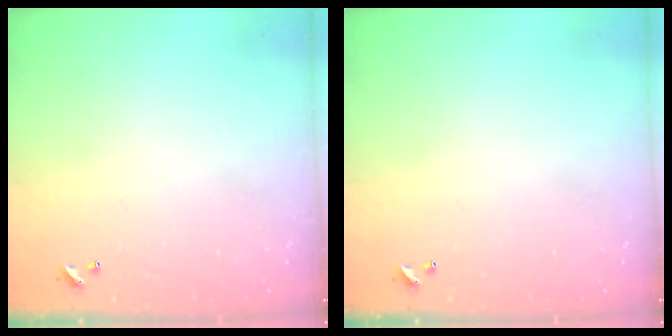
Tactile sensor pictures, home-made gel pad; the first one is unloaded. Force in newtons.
{"total": 0.0}